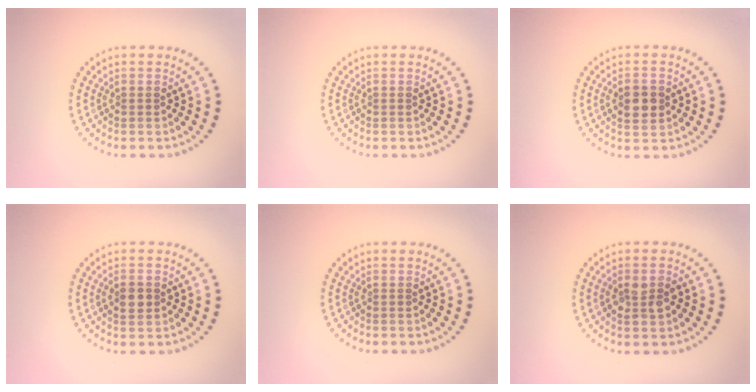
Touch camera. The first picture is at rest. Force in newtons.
{"total": 0.0}
{"total": 2.7, "press": 2.7, "slide": 0.0}
{"total": 1.9, "press": 1.9, "slide": 0.1}
{"total": 0.0}
{"total": 2.5, "press": 2.4, "slide": 0.5}